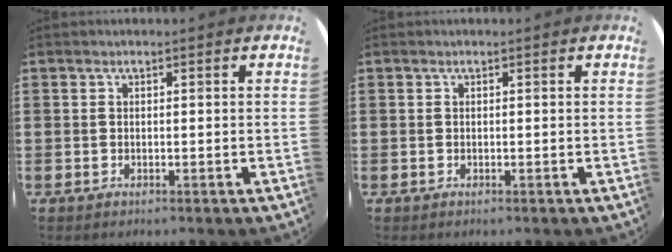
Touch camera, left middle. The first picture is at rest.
{"total": 0.0}